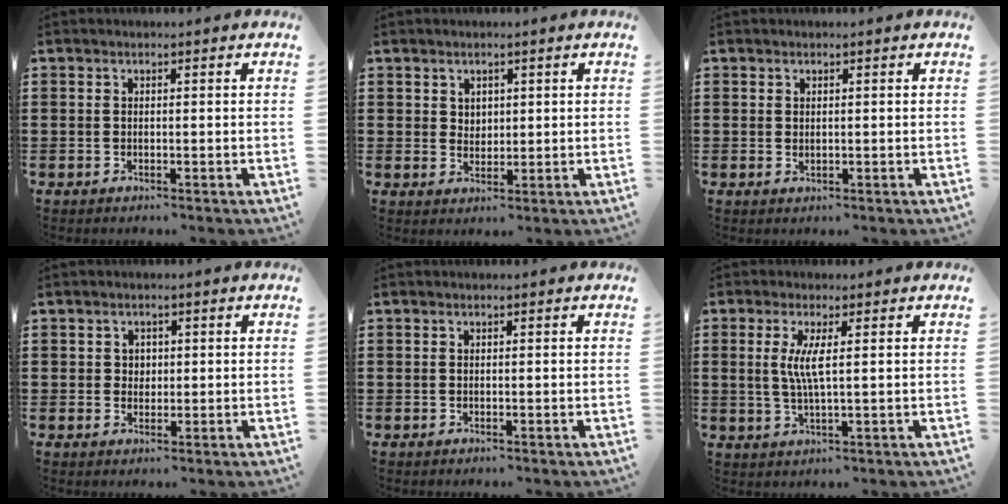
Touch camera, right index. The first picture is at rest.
{"total": 2.2, "force": [1.3, 1.7, 0.4], "torque": [-0.014, 0.008, 0.024]}
{"total": 0.5, "force": [0.2, 0.4, 0.3], "torque": [-0.006, 0.003, 0.004]}
{"total": 1.6, "force": [0.4, 1.5, 0.4], "torque": [-0.014, 0.008, 0.006]}
{"total": 0.0}
{"total": 4.4, "force": [0.8, 0.5, 4.3], "torque": [-0.092, -0.007, 0.009]}